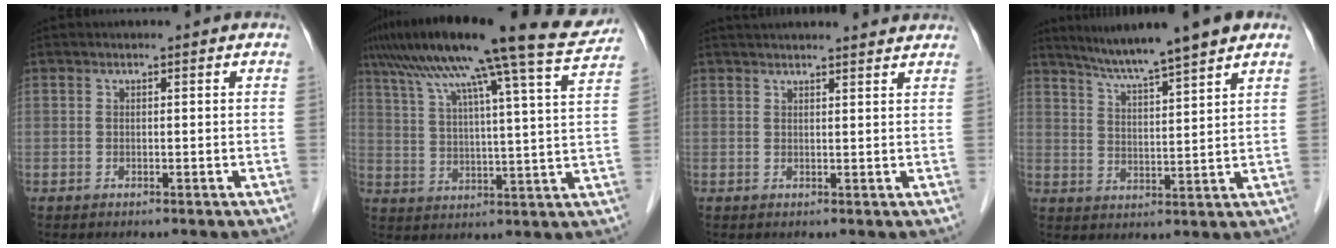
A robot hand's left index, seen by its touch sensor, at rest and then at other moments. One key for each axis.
{"total": 22.0, "fx": 17.9, "fy": -0.5, "fz": 12.8, "tx": -0.215, "ty": -0.002, "tz": 0.246}
{"total": 11.5, "fx": 10.9, "fy": 1.3, "fz": 3.5, "tx": -0.042, "ty": 0.031, "tz": 0.131}
{"total": 10.2, "fx": 8.5, "fy": -0.6, "fz": 5.7, "tx": -0.095, "ty": 0.016, "tz": 0.133}